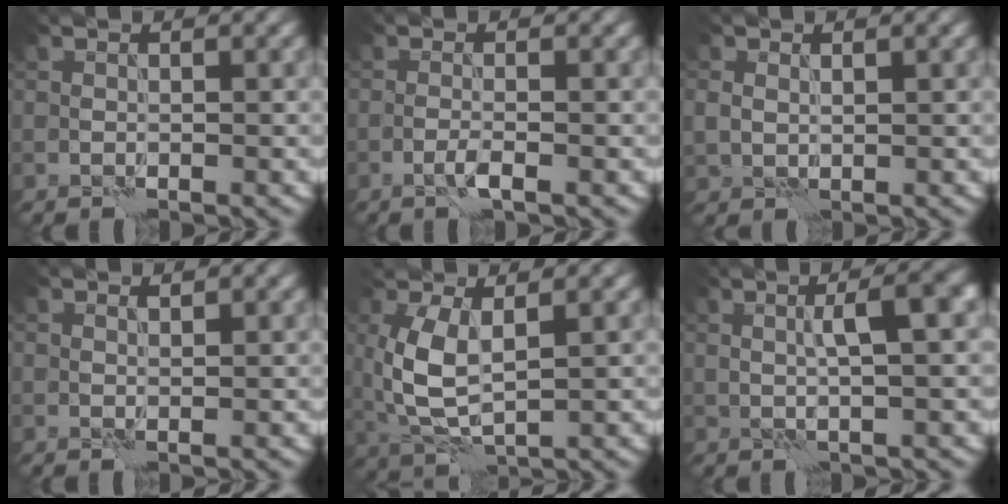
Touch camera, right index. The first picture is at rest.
{"total": 1.1, "force": [-0.6, 0.0, 0.9], "torque": [-0.017, 0.004, -0.015]}
{"total": 1.4, "force": [0.3, 1.2, 0.7], "torque": [-0.016, 0.000, 0.011]}
{"total": 0.6, "force": [0.5, 0.1, 0.2], "torque": [-0.001, -0.002, 0.009]}
{"total": 5.6, "force": [0.7, 2.4, 5.0], "torque": [-0.119, 0.002, 0.016]}
{"total": 3.7, "force": [0.4, 0.5, 3.6], "torque": [-0.055, 0.013, 0.005]}